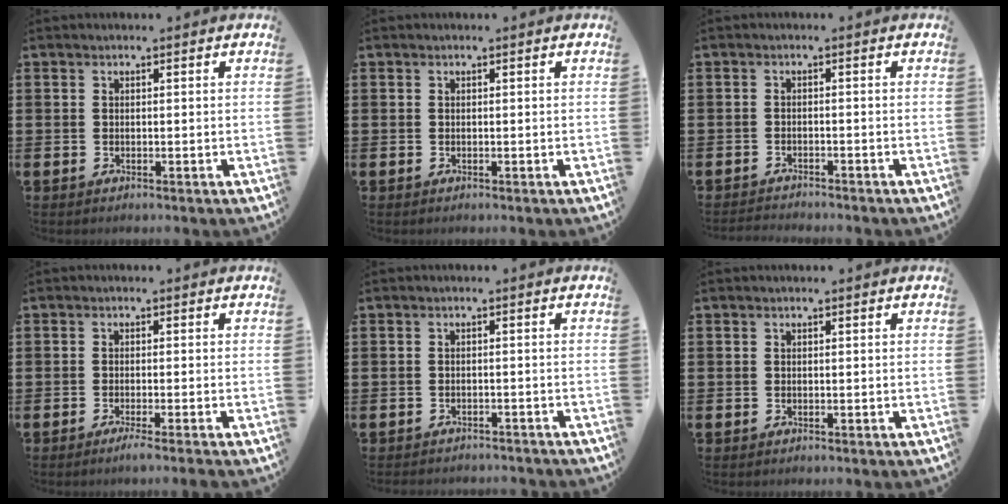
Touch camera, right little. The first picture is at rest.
{"total": 0.0}
{"total": 1.3, "force": [-1.3, -0.1, -0.1], "torque": [-0.002, 0.003, -0.026]}
{"total": 1.4, "force": [-0.9, -0.1, 1.1], "torque": [-0.016, -0.003, -0.017]}
{"total": 1.1, "force": [-1.1, 0.0, -0.1], "torque": [-0.002, 0.002, -0.023]}
{"total": 0.0}